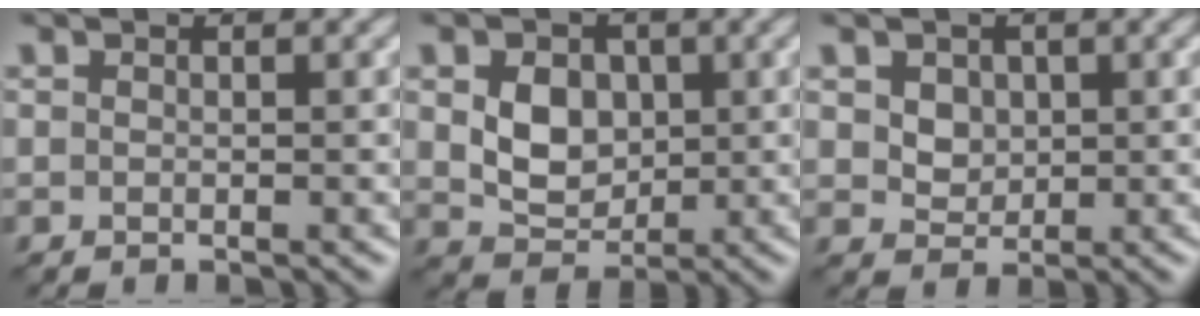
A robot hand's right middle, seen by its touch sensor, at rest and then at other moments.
{"total": 4.1, "force": [0.6, 3.2, 2.5], "torque": [-0.054, -0.004, 0.011]}
{"total": 3.0, "force": [1.2, 2.3, 1.5], "torque": [-0.042, 0.003, 0.032]}